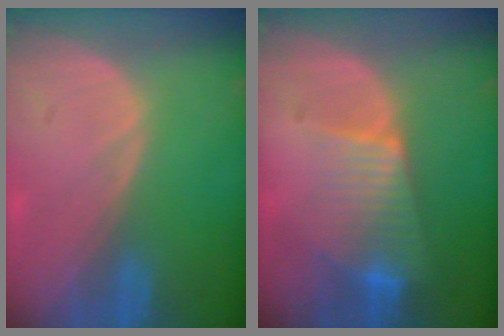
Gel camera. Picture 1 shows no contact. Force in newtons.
{"total": 7.5, "press": 6.5, "slide": 3.7}